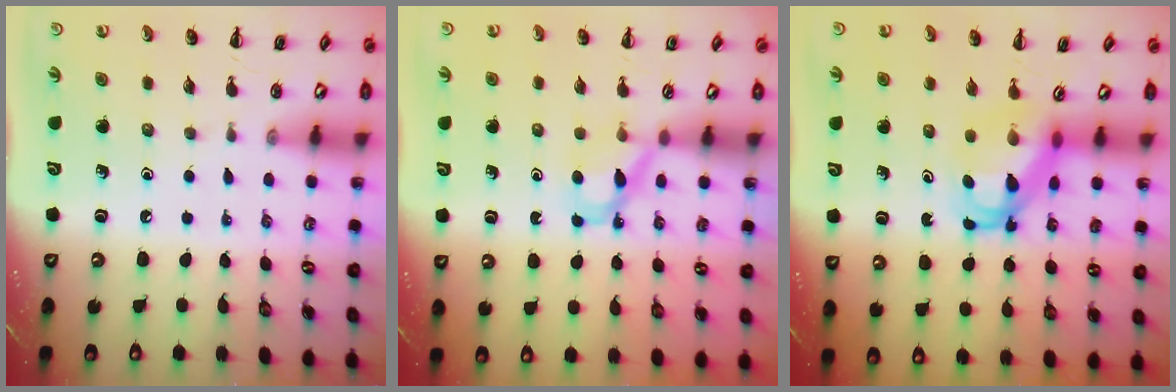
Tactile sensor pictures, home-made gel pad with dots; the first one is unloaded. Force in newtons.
{"total": 4.5, "press": 4.3, "slide": 1.2}
{"total": 5.0, "press": 4.9, "slide": 0.8}